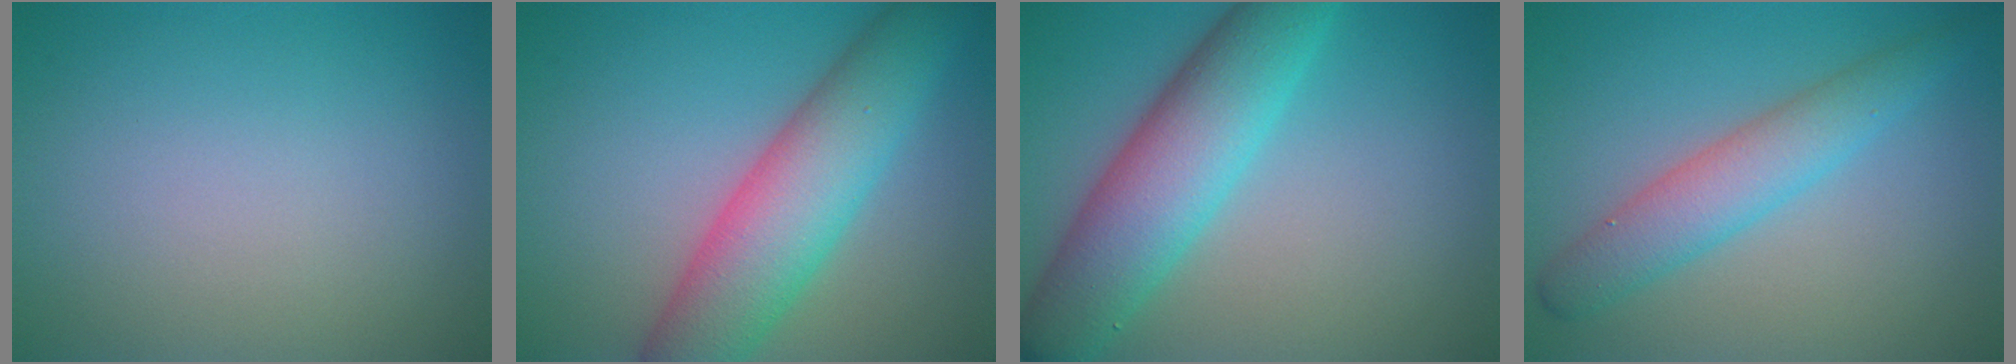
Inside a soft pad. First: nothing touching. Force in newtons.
{"total": 8.1, "press": 8.1, "slide": 0.3}
{"total": 8.0, "press": 8.0, "slide": 0.1}
{"total": 4.1, "press": 4.1, "slide": 0.4}